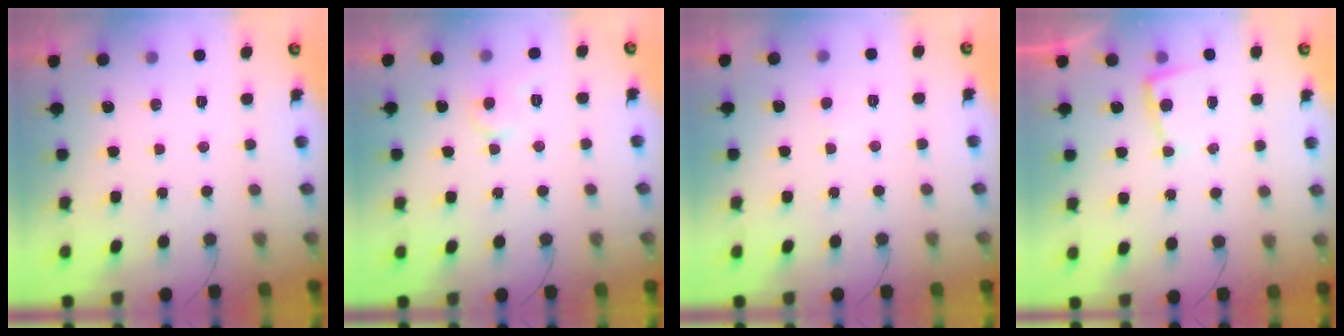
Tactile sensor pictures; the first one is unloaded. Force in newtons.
{"total": 5.8, "press": 5.8, "slide": 0.4}
{"total": 2.8, "press": 2.7, "slide": 0.4}
{"total": 4.9, "press": 4.9, "slide": 0.5}